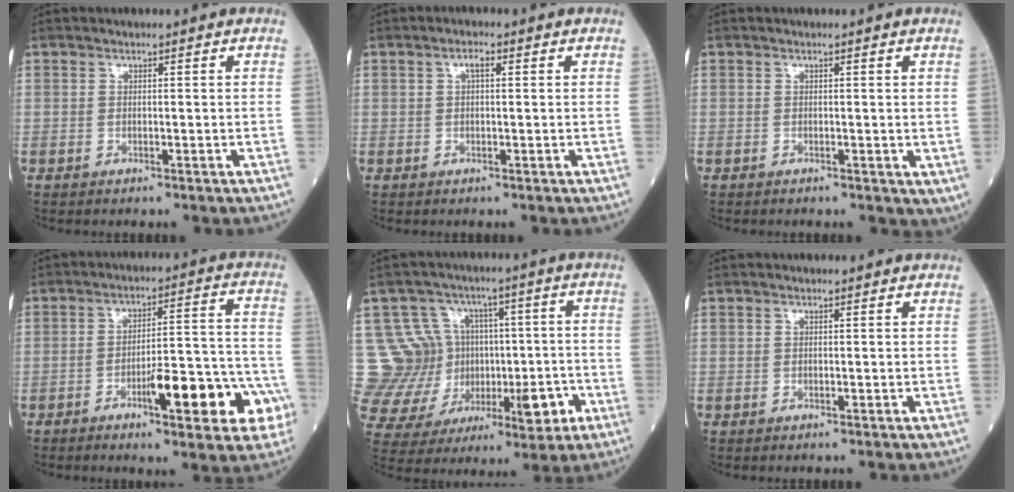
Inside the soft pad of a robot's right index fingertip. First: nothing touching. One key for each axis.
{"total": 1.6, "fx": 0.6, "fy": 0.6, "fz": 1.4, "tx": -0.026, "ty": 0.009, "tz": 0.013}
{"total": 1.2, "fx": 0.5, "fy": 0.7, "fz": 0.8, "tx": -0.012, "ty": -0.003, "tz": 0.012}
{"total": 13.8, "fx": -5.7, "fy": 2.7, "fz": 12.2, "tx": -0.157, "ty": 0.023, "tz": -0.071}
{"total": 15.1, "fx": -0.6, "fy": 11.6, "fz": 9.6, "tx": -0.179, "ty": 0.054, "tz": 0.026}
{"total": 0.0}